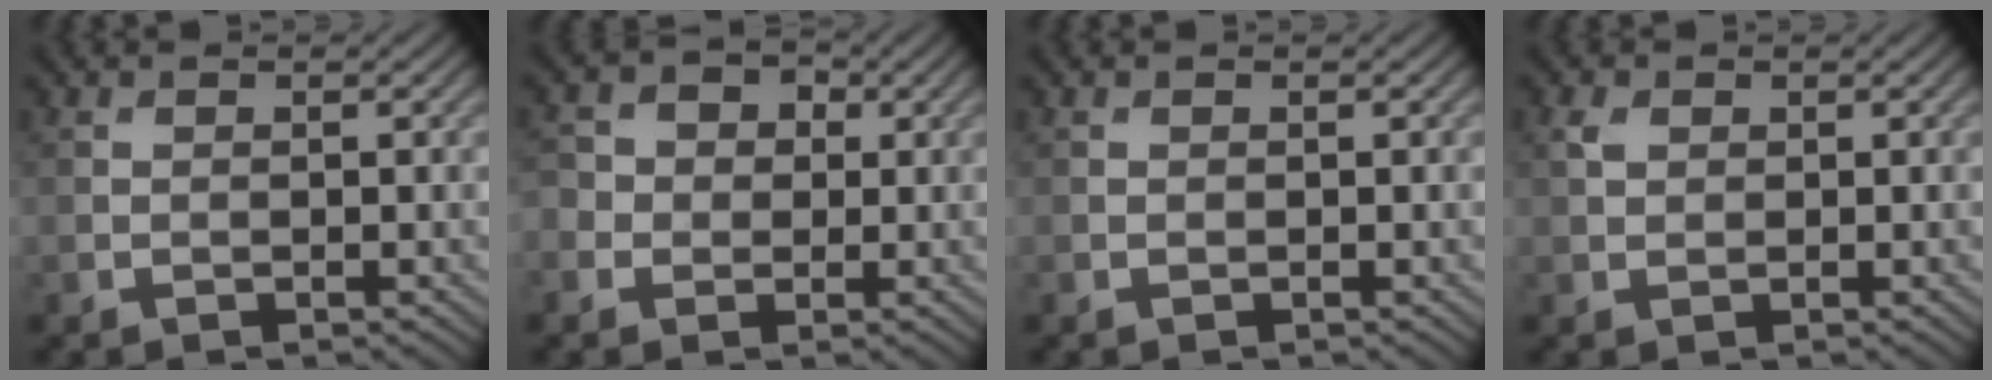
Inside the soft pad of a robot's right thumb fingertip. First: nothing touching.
{"total": 4.3, "force": [0.1, 3.9, 1.6], "torque": [-0.034, 0.012, -0.015]}
{"total": 0.0}
{"total": 1.2, "force": [0.6, 0.8, 0.7], "torque": [-0.018, 0.006, 0.012]}